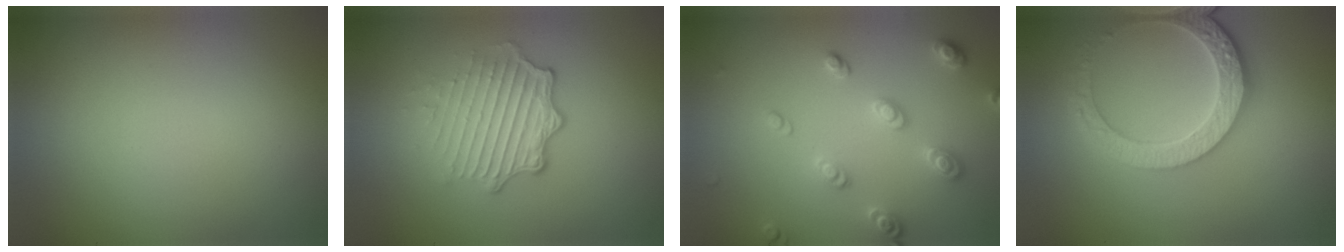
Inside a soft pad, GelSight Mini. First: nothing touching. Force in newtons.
{"total": 4.8, "press": 3.4, "slide": 3.4}
{"total": 2.9, "press": 2.7, "slide": 1.0}
{"total": 4.6, "press": 4.2, "slide": 1.9}